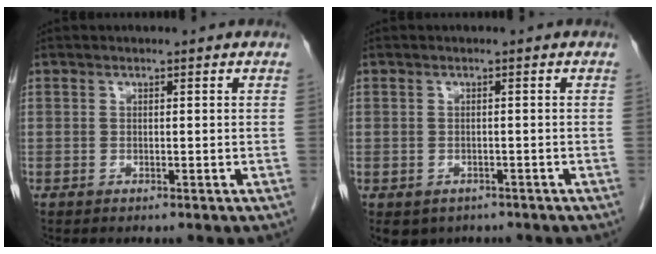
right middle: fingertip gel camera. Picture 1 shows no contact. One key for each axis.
{"total": 4.1, "fx": -2.8, "fy": 2.8, "fz": 0.8, "tx": -0.009, "ty": 0.002, "tz": -0.035}